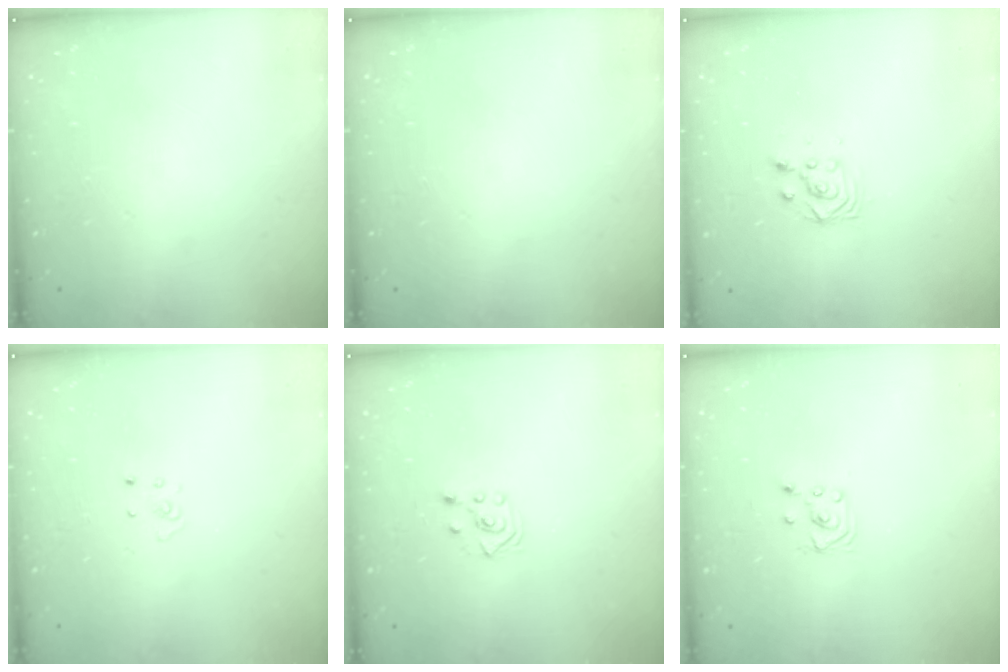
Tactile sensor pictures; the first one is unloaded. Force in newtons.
{"total": 0.0}
{"total": 2.9, "press": 2.9, "slide": 0.4}
{"total": 2.3, "press": 2.3, "slide": 0.2}
{"total": 3.7, "press": 3.6, "slide": 0.8}
{"total": 2.0, "press": 2.0, "slide": 0.2}